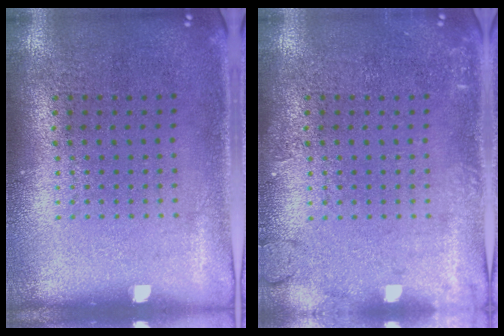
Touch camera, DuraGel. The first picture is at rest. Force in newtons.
{"total": 1.7, "press": 1.7, "slide": 0.3}